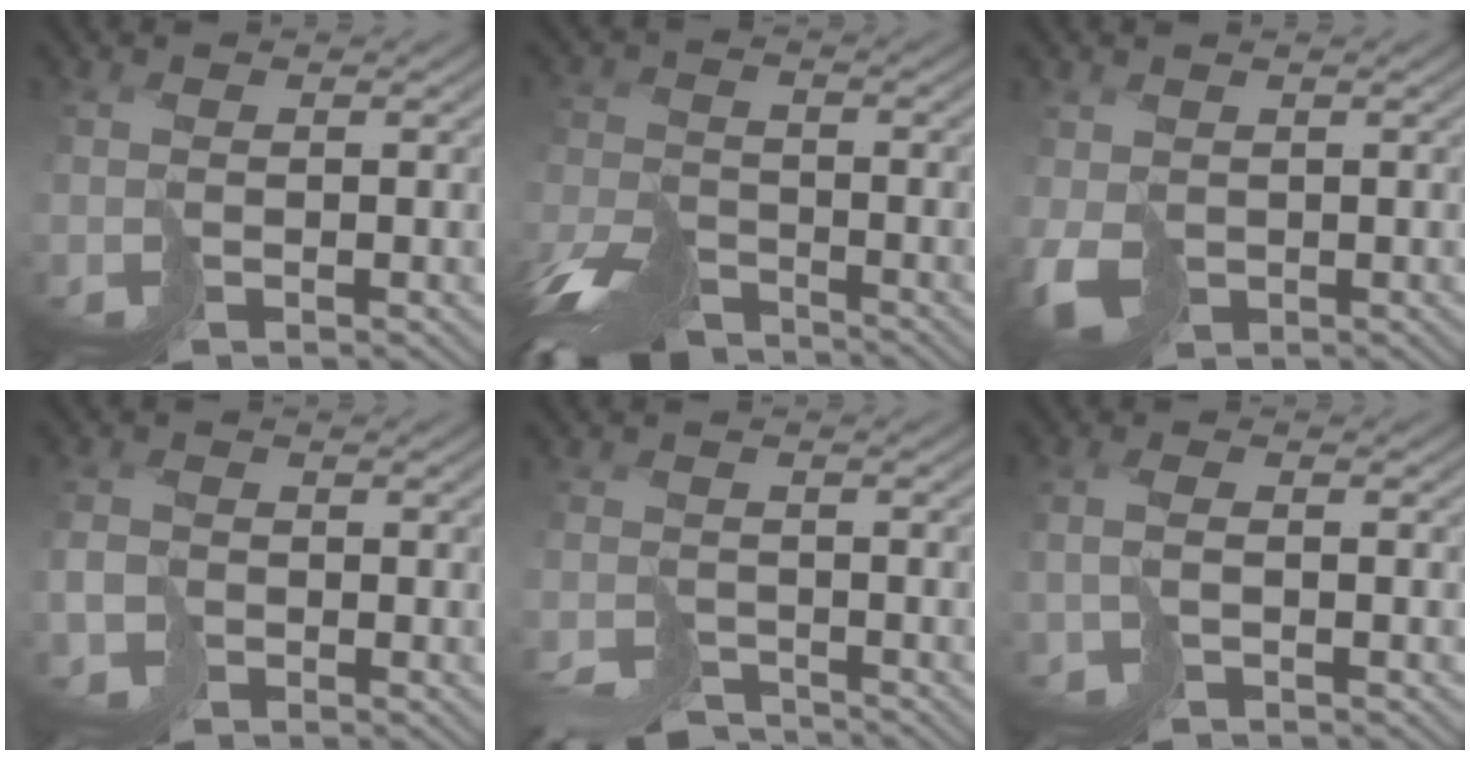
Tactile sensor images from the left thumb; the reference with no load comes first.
{"total": 9.5, "force": [-8.2, 3.2, 3.3], "torque": [-0.074, -0.015, -0.162]}
{"total": 3.8, "force": [-1.0, 3.1, 2.0], "torque": [-0.060, -0.011, -0.016]}
{"total": 1.9, "force": [-1.2, 1.5, 0.0], "torque": [-0.002, -0.003, -0.028]}
{"total": 4.8, "force": [-4.7, 1.0, 0.6], "torque": [-0.003, -0.007, -0.086]}
{"total": 1.8, "force": [-1.0, 0.5, 1.4], "torque": [-0.023, 0.003, -0.029]}